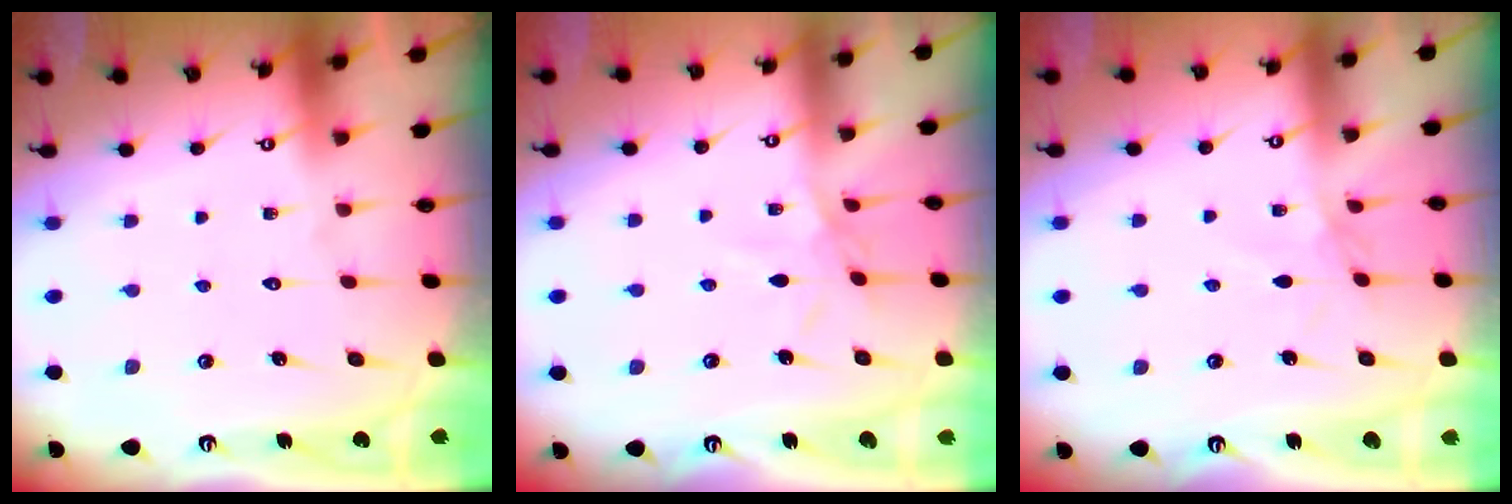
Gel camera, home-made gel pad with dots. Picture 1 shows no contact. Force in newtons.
{"total": 3.6, "press": 3.5, "slide": 0.5}
{"total": 1.7, "press": 1.7, "slide": 0.4}